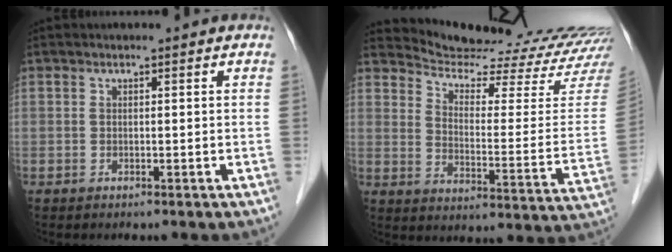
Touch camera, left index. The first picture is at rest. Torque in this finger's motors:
{"motor_torque": [-0.34, -0.72, -0.05, -0.06]}